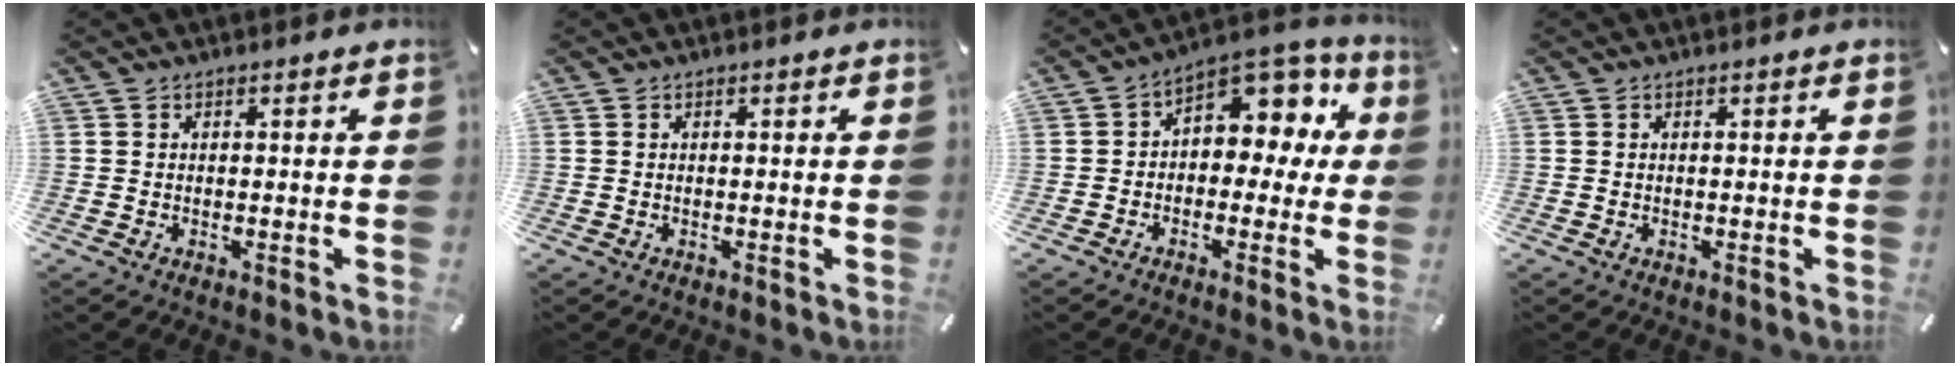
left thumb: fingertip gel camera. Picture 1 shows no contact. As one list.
[{"total": 0.0}, {"total": 7.7, "force": [2.4, 5.7, 4.6], "torque": [-0.061, -0.026, 0.040]}, {"total": 0.0}]